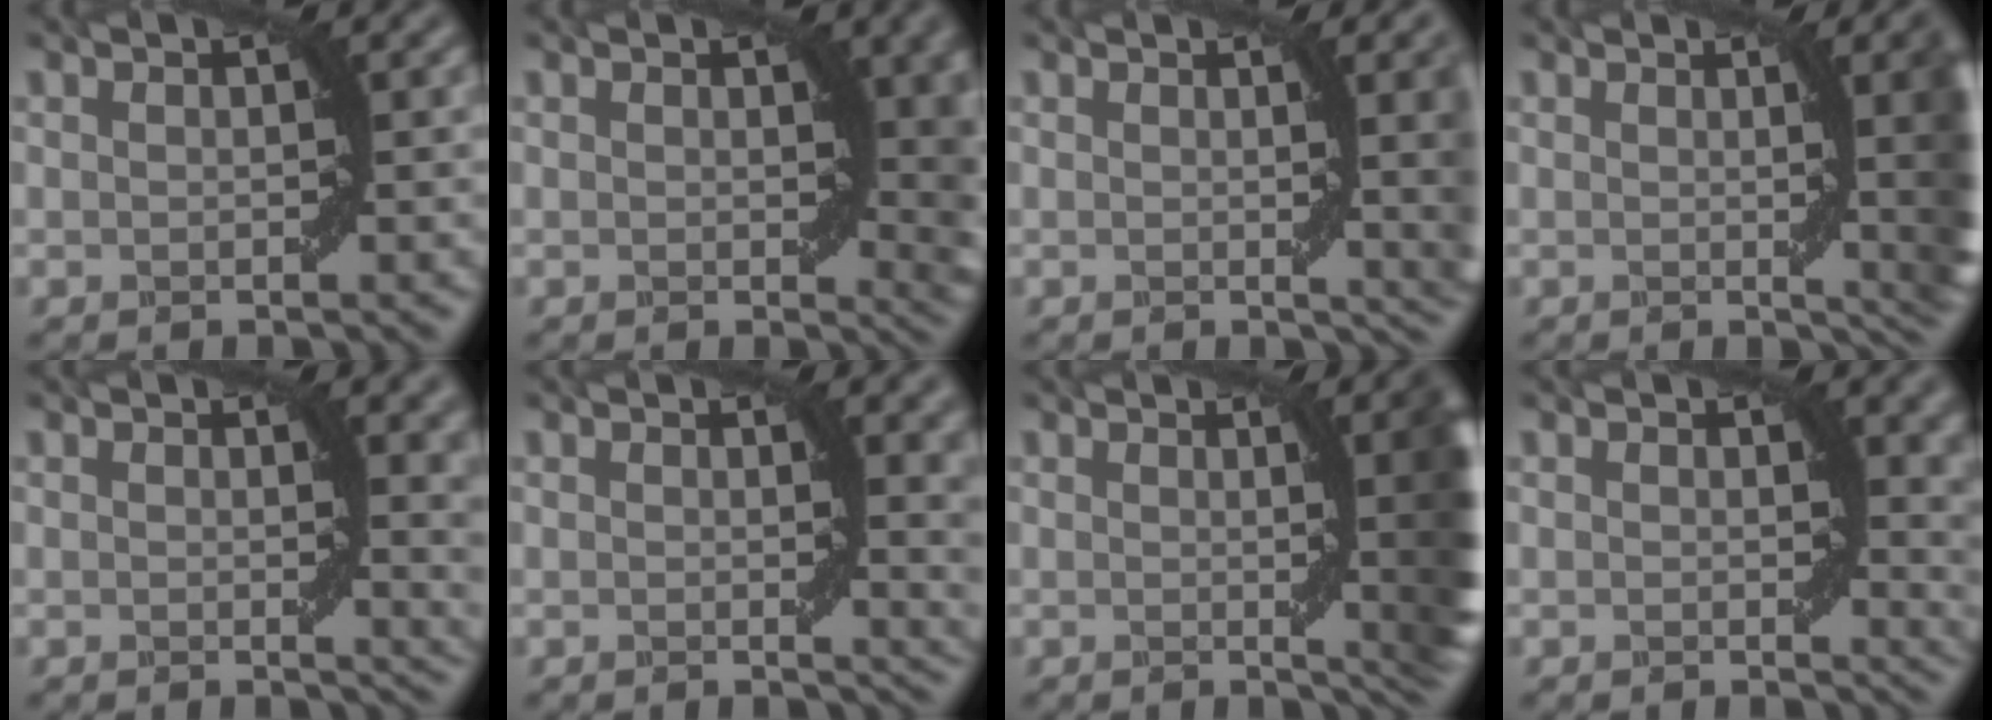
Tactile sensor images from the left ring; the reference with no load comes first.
{"total": 5.2, "force": [1.1, 2.8, 4.2], "torque": [-0.037, -0.007, 0.017]}
{"total": 8.7, "force": [0.7, 2.8, 8.2], "torque": [-0.060, 0.010, 0.009]}
{"total": 9.5, "force": [0.6, 2.8, 9.1], "torque": [-0.062, 0.015, 0.007]}
{"total": 4.6, "force": [1.1, 1.5, 4.2], "torque": [-0.035, -0.004, 0.019]}
{"total": 4.5, "force": [1.1, 1.5, 4.1], "torque": [-0.035, -0.005, 0.020]}
{"total": 10.6, "force": [0.7, 3.1, 10.1], "torque": [-0.069, 0.018, 0.007]}
{"total": 4.0, "force": [1.2, 2.0, 3.3], "torque": [-0.027, -0.007, 0.021]}